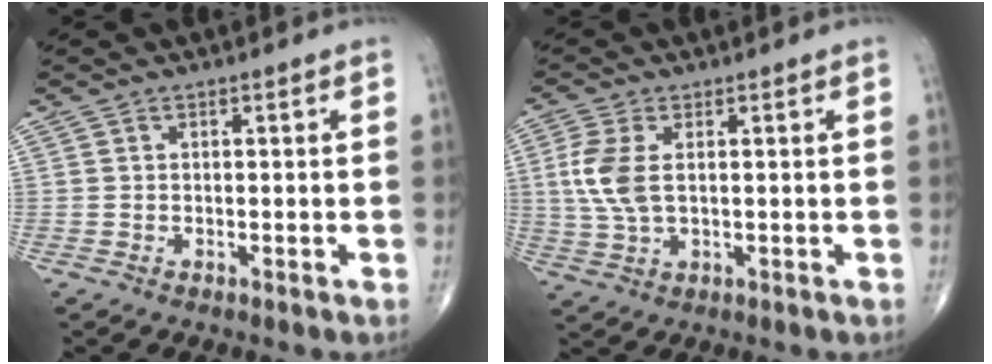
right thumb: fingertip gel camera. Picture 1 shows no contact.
{"total": 6.9, "force": [1.1, 3.5, 5.8], "torque": [-0.146, 0.000, 0.025]}